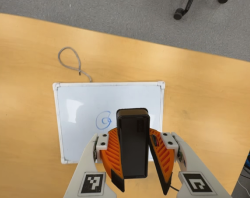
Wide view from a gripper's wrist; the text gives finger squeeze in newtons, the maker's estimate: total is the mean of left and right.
{"total": 7.7, "left": 8.6, "right": 6.8}